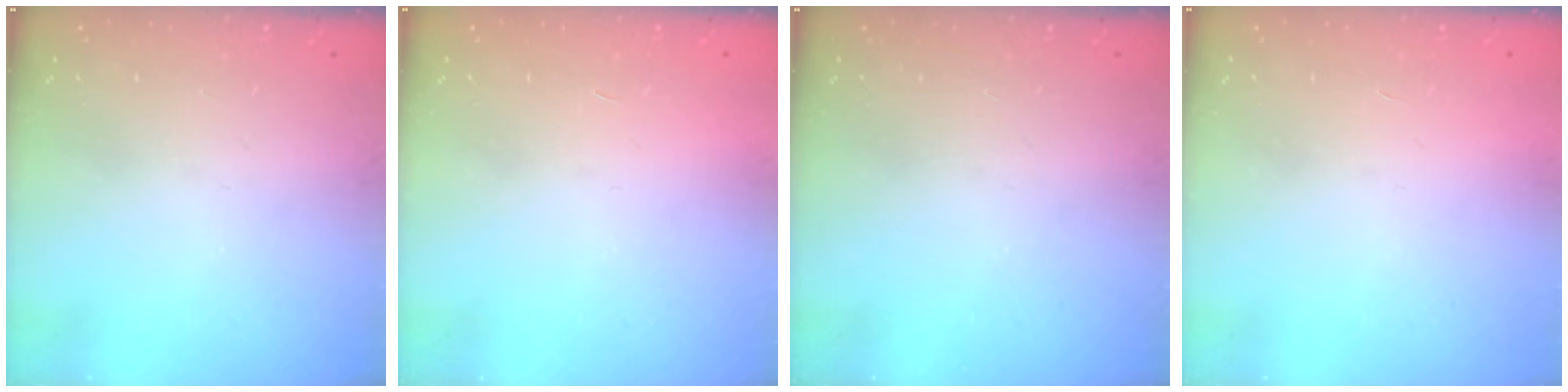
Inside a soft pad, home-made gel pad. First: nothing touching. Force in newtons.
{"total": 1.7, "press": 1.7, "slide": 0.1}
{"total": 0.0}
{"total": 1.7, "press": 1.7, "slide": 0.1}